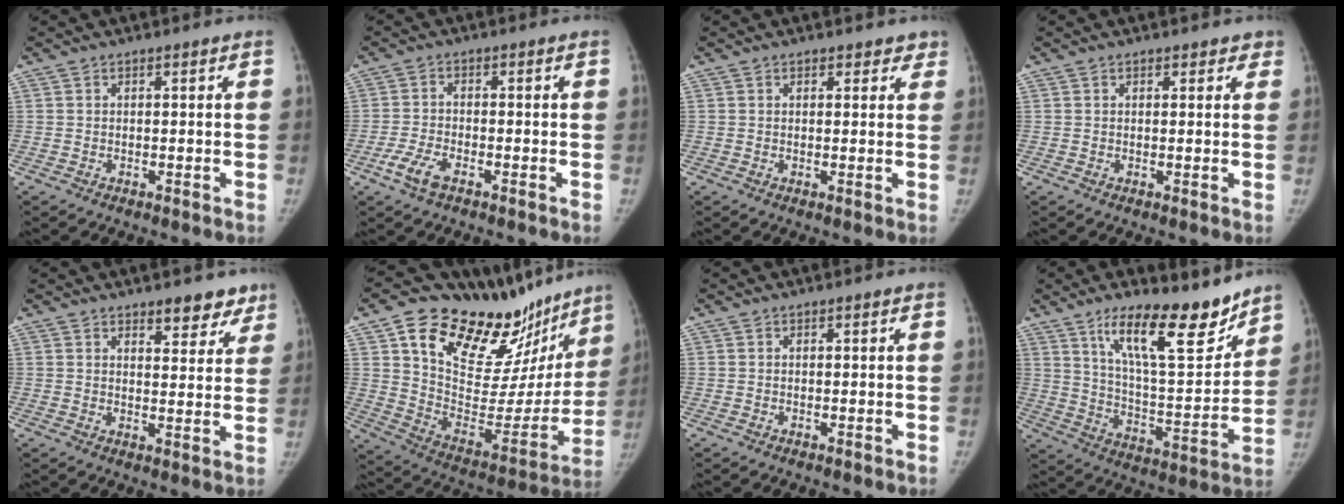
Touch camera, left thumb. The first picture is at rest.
{"total": 4.8, "force": [-2.8, 1.9, 3.3], "torque": [-0.077, 0.009, -0.054]}
{"total": 2.6, "force": [2.0, 1.5, 0.8], "torque": [0.026, -0.005, 0.018]}
{"total": 1.7, "force": [1.2, 1.0, 0.6], "torque": [0.015, -0.003, 0.008]}
{"total": 6.4, "force": [4.7, 3.0, 3.0], "torque": [0.003, -0.027, 0.062]}
{"total": 31.2, "force": [21.2, 14.3, 17.9], "torque": [-0.235, -0.078, 0.329]}
{"total": 0.0}
{"total": 18.6, "force": [13.0, 5.4, 12.1], "torque": [-0.155, -0.090, 0.220]}